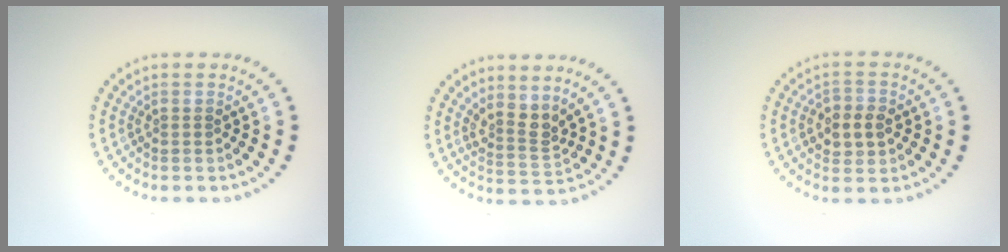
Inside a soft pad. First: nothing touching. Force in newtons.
{"total": 2.6, "press": 1.8, "slide": 1.8}
{"total": 3.0, "press": 2.9, "slide": 0.4}